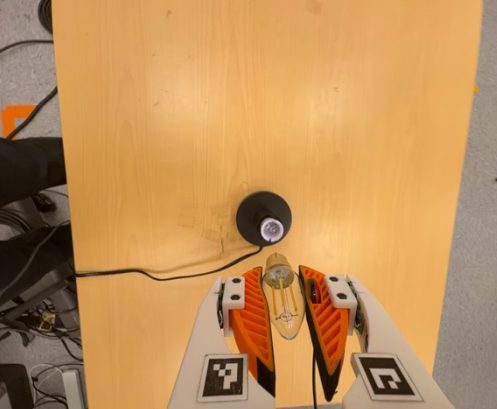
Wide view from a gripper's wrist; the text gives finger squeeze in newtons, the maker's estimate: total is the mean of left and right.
{"total": 21.0, "left": 23.3, "right": 18.8}